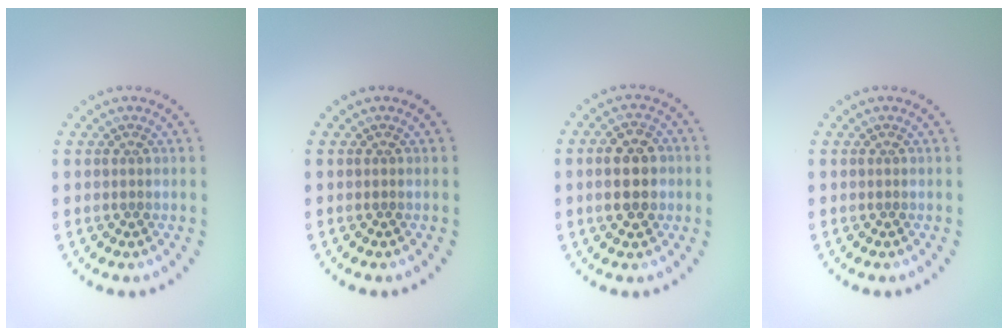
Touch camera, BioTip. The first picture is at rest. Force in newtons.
{"total": 0.0}
{"total": 4.0, "press": 4.0, "slide": 0.2}
{"total": 0.0}